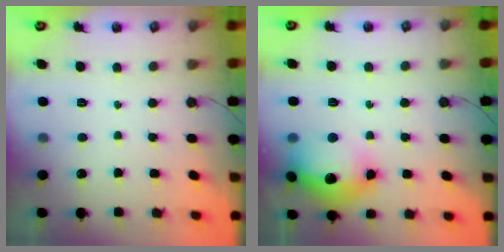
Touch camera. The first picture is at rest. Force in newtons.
{"total": 18.6, "press": 18.5, "slide": 1.6}